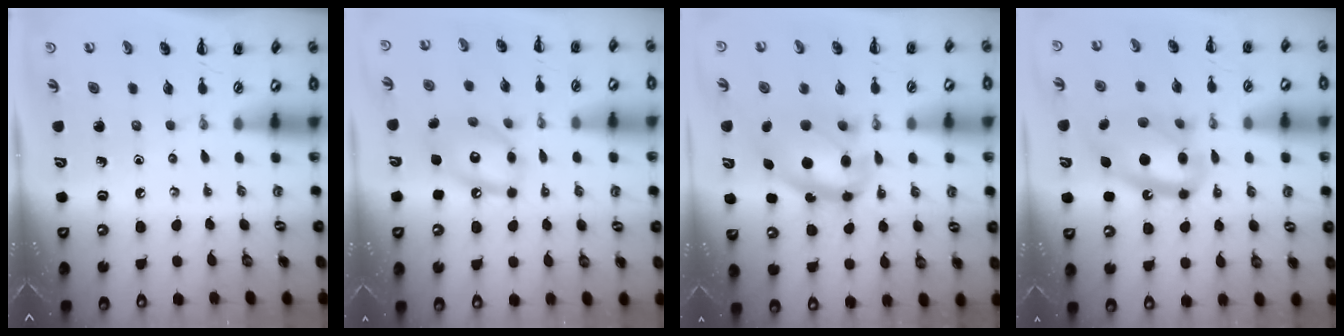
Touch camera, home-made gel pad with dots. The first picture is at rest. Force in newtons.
{"total": 13.2, "press": 13.1, "slide": 1.6}
{"total": 11.9, "press": 11.5, "slide": 3.0}
{"total": 15.3, "press": 14.8, "slide": 3.9}